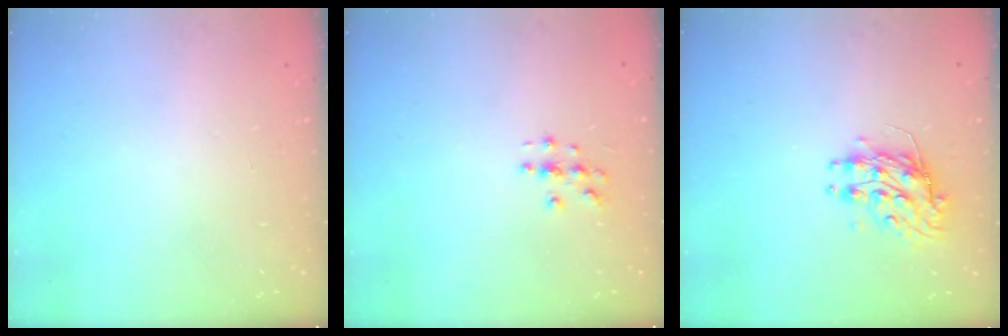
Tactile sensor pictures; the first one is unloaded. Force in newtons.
{"total": 2.8, "press": 2.8, "slide": 0.3}
{"total": 9.2, "press": 9.2, "slide": 0.1}